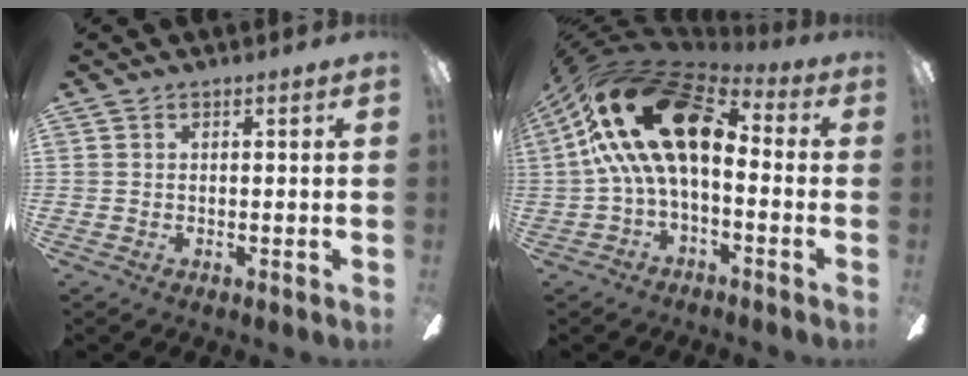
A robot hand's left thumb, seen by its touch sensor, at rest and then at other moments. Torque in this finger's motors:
{"motor_torque": [-0.53, 2.25, 2.77, 0.00, 0.27]}